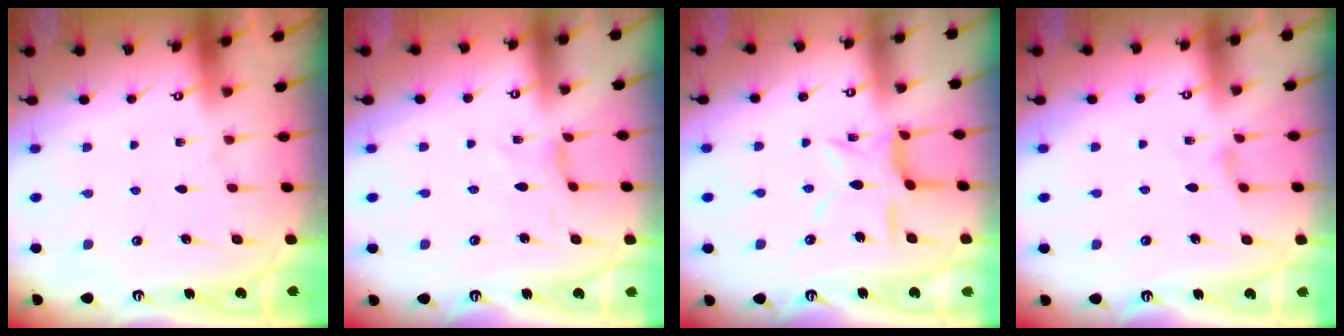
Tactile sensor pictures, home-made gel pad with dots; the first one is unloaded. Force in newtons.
{"total": 0.0}
{"total": 11.0, "press": 11.0, "slide": 0.9}
{"total": 2.9, "press": 2.8, "slide": 0.5}